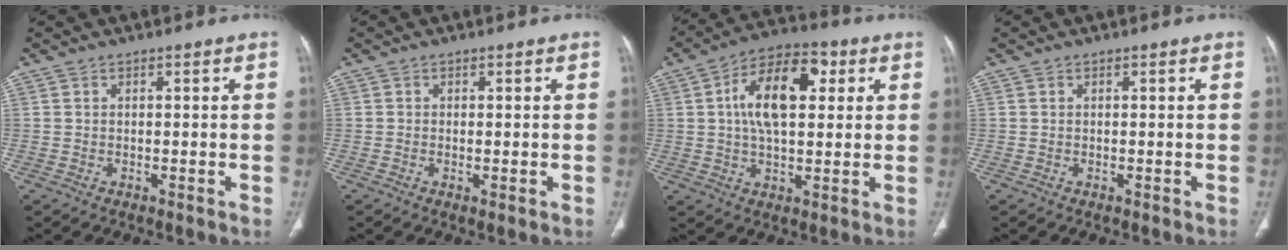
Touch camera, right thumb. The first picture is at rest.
{"total": 0.9, "force": [-0.2, 0.2, 0.8], "torque": [-0.021, -0.004, -0.004]}
{"total": 14.2, "force": [3.6, 6.9, 11.8], "torque": [-0.195, 0.009, 0.058]}
{"total": 0.0}